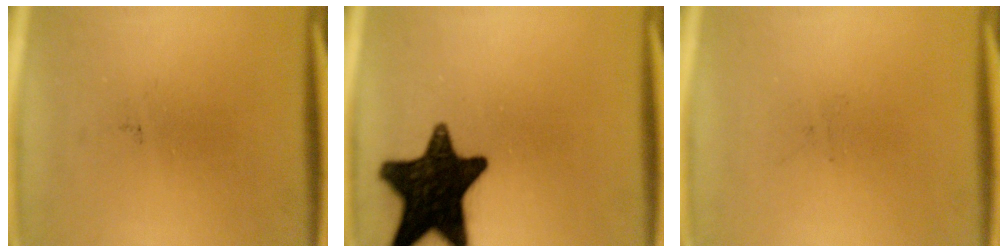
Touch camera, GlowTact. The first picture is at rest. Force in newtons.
{"total": 16.7}
{"total": 0.0}